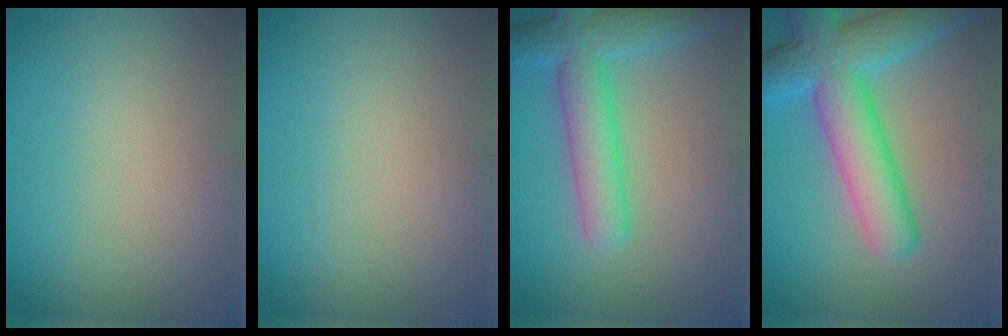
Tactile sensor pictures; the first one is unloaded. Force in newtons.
{"total": 0.0}
{"total": 6.0, "press": 6.0, "slide": 0.2}
{"total": 7.0, "press": 7.0, "slide": 0.6}